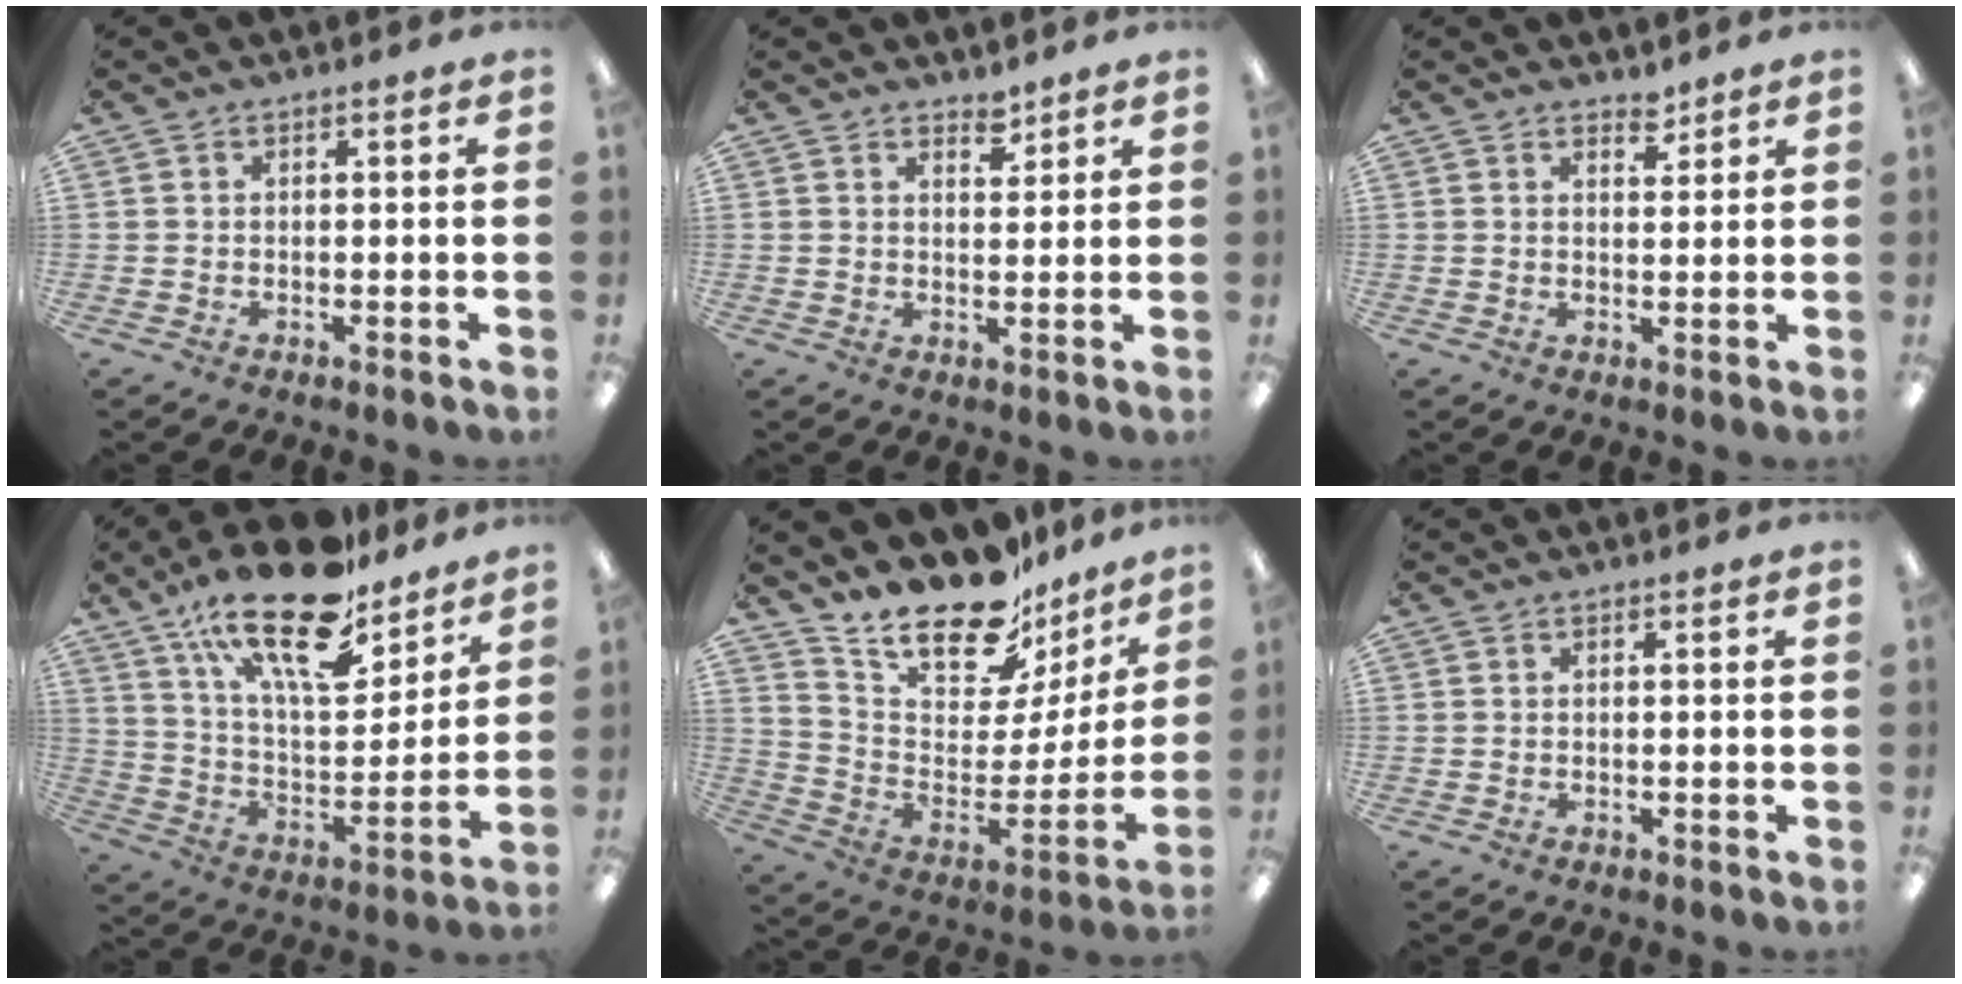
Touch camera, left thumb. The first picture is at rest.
{"total": 3.3, "force": [2.9, 1.4, 0.8], "torque": [0.003, -0.021, 0.049]}
{"total": 2.9, "force": [2.5, 1.2, 0.7], "torque": [0.000, -0.016, 0.044]}
{"total": 23.8, "force": [16.5, 9.3, 14.4], "torque": [-0.236, -0.100, 0.284]}
{"total": 20.9, "force": [17.9, 7.9, 7.4], "torque": [-0.124, -0.137, 0.313]}
{"total": 0.0}